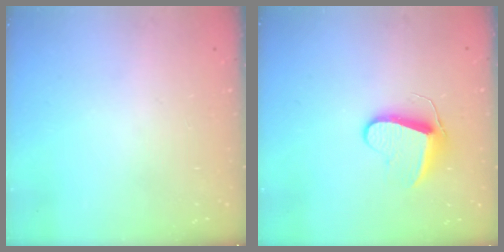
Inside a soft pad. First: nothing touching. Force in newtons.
{"total": 9.4, "press": 9.4, "slide": 0.7}